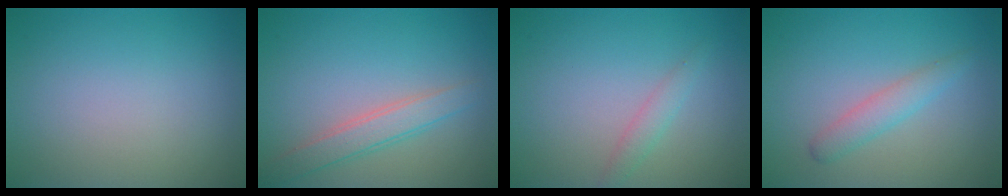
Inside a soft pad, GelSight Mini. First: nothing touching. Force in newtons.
{"total": 2.8, "press": 2.8, "slide": 0.1}
{"total": 1.3, "press": 1.3, "slide": 0.0}
{"total": 2.0, "press": 2.0, "slide": 0.0}